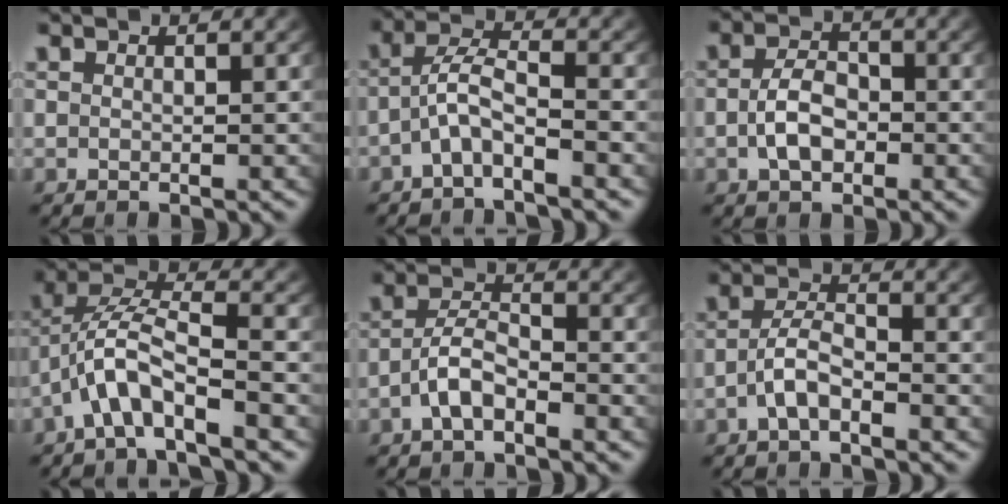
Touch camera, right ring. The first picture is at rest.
{"total": 3.7, "force": [-1.4, 2.1, 2.7], "torque": [-0.054, -0.006, -0.031]}
{"total": 3.4, "force": [-1.2, 1.9, 2.5], "torque": [-0.044, -0.006, -0.015]}
{"total": 6.2, "force": [-0.3, 4.1, 4.6], "torque": [-0.106, -0.007, -0.016]}
{"total": 3.5, "force": [-2.2, 1.7, 2.0], "torque": [-0.034, -0.007, -0.039]}
{"total": 2.9, "force": [-2.0, 1.1, 1.9], "torque": [-0.034, -0.004, -0.035]}